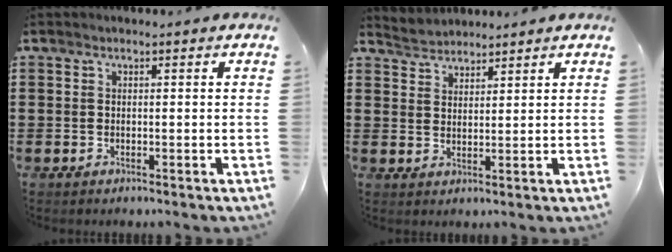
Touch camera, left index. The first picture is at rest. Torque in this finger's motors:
{"motor_torque": [-0.21, 0.55, 0.03, -0.01]}